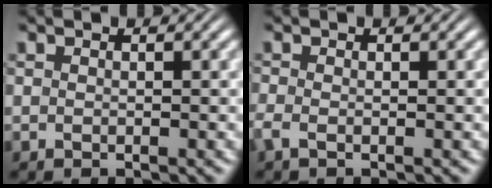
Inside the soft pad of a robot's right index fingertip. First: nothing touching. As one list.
[{"total": 1.4, "force": [-1.0, 0.6, 0.8], "torque": [-0.032, -0.015, -0.013]}]